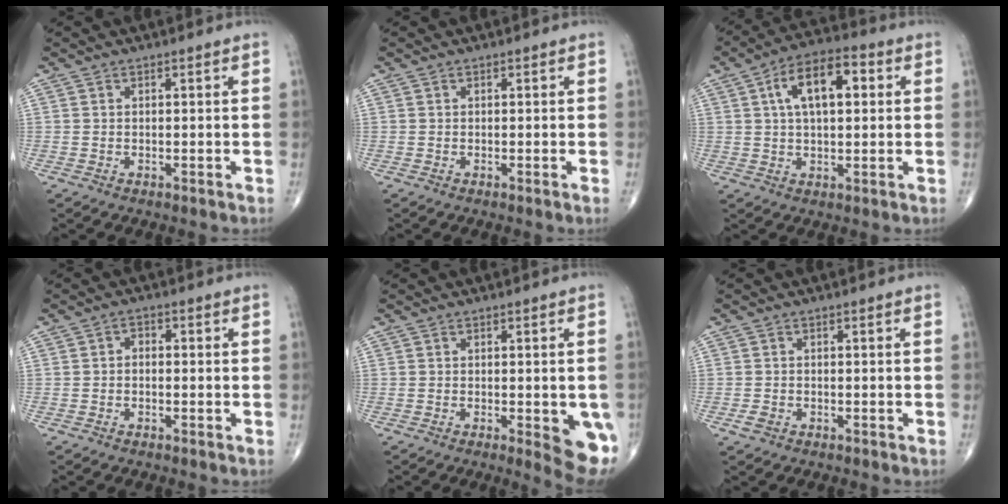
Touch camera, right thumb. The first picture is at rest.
{"total": 0.0}
{"total": 11.6, "force": [2.9, 5.7, 9.7], "torque": [-0.151, 0.016, 0.040]}
{"total": 1.6, "force": [-0.3, 1.2, 1.1], "torque": [-0.004, 0.006, -0.013]}
{"total": 8.1, "force": [-2.0, 2.5, 7.4], "torque": [-0.075, -0.014, -0.021]}
{"total": 1.5, "force": [-0.7, 1.0, 0.8], "torque": [-0.016, 0.002, -0.013]}